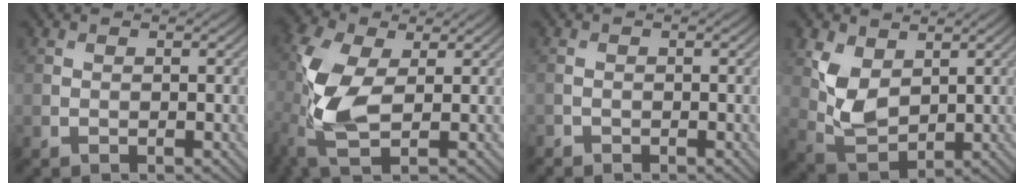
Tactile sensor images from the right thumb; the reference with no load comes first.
{"total": 9.1, "force": [-0.6, 4.5, 7.9], "torque": [-0.206, 0.000, -0.021]}
{"total": 0.7, "force": [-0.6, 0.4, 0.1], "torque": [0.000, -0.002, -0.014]}
{"total": 6.6, "force": [2.4, 4.1, 4.5], "torque": [-0.106, -0.008, 0.052]}